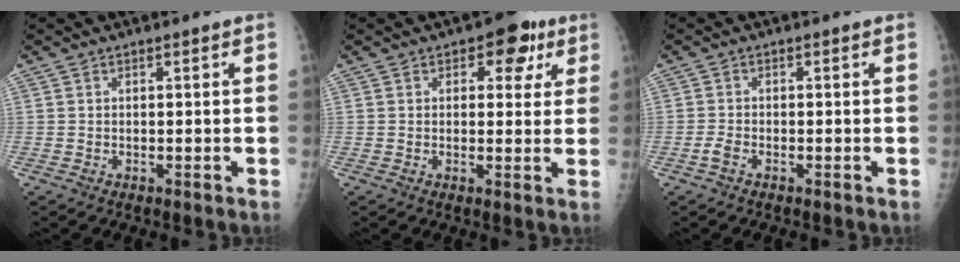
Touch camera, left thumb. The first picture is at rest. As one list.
[{"total": 6.8, "force": [3.0, 4.3, 4.2], "torque": [-0.006, -0.005, 0.029]}, {"total": 1.7, "force": [-1.0, 0.8, 1.1], "torque": [-0.026, 0.000, -0.022]}]